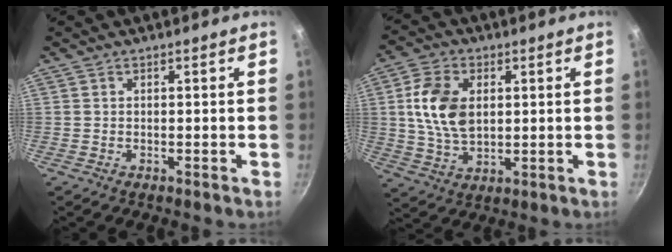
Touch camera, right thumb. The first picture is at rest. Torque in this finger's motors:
{"motor_torque": [-0.59, 0.81, 0.21, 0.17, 0.10]}